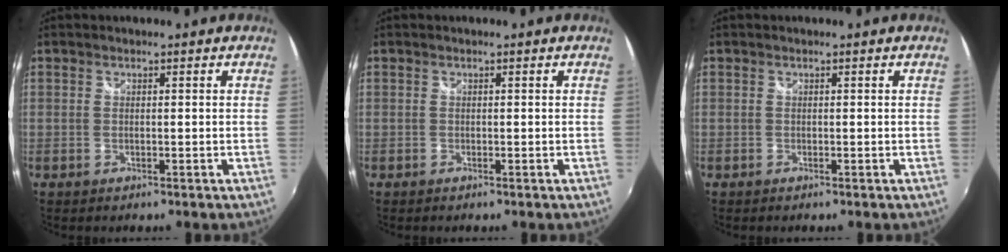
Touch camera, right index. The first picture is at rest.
{"total": 0.0}
{"total": 0.0}